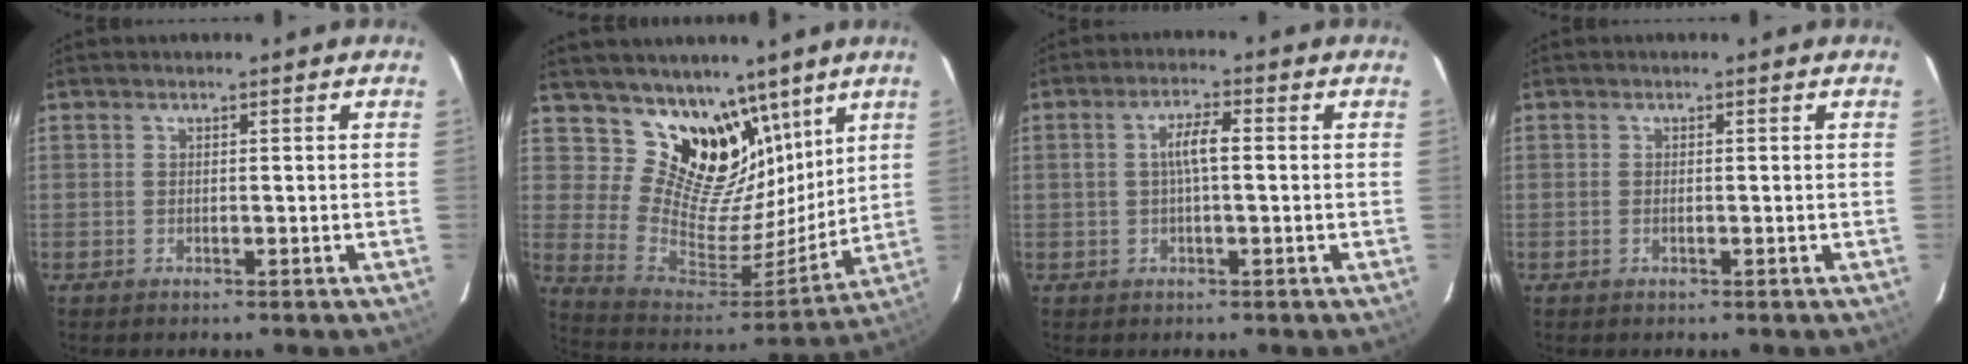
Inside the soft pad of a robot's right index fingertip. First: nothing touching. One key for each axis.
{"total": 18.3, "fx": 12.1, "fy": 11.0, "fz": 8.1, "tx": -0.153, "ty": -0.033, "tz": 0.228}
{"total": 4.3, "fx": 0.2, "fy": 1.0, "fz": 4.2, "tx": -0.078, "ty": 0.009, "tz": 0.006}
{"total": 0.7, "fx": -0.2, "fy": 0.1, "fz": 0.6, "tx": -0.013, "ty": 0.002, "tz": -0.004}